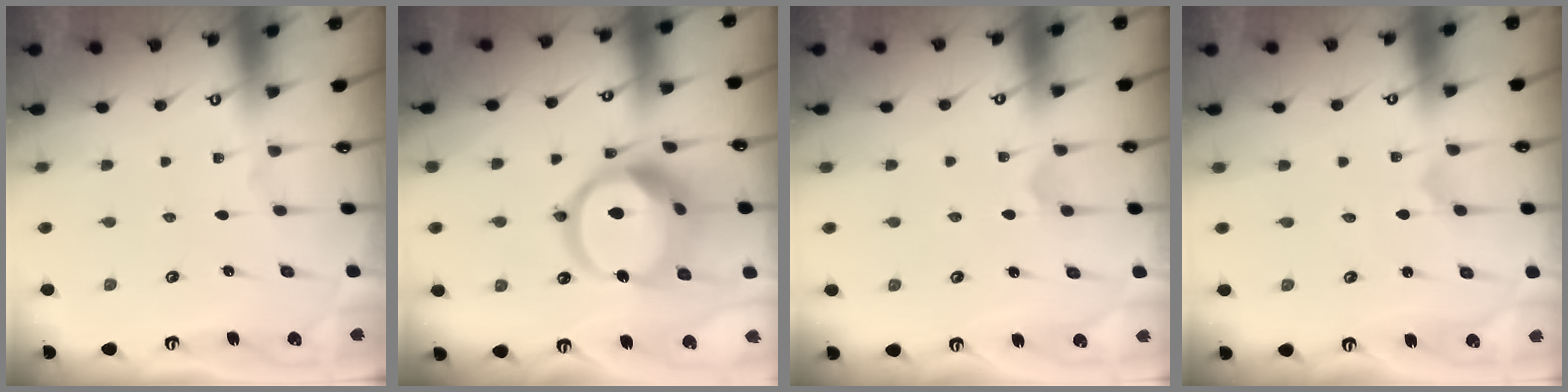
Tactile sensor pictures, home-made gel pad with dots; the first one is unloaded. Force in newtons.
{"total": 19.7, "press": 19.6, "slide": 2.3}
{"total": 3.7, "press": 3.6, "slide": 0.7}
{"total": 0.0}